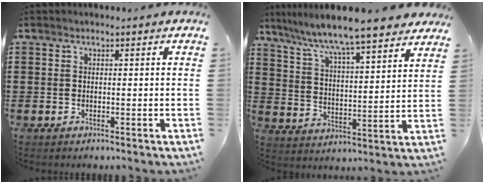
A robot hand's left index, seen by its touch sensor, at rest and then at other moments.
{"total": 7.2, "force": [6.4, -0.1, 3.1], "torque": [-0.090, -0.043, 0.103]}